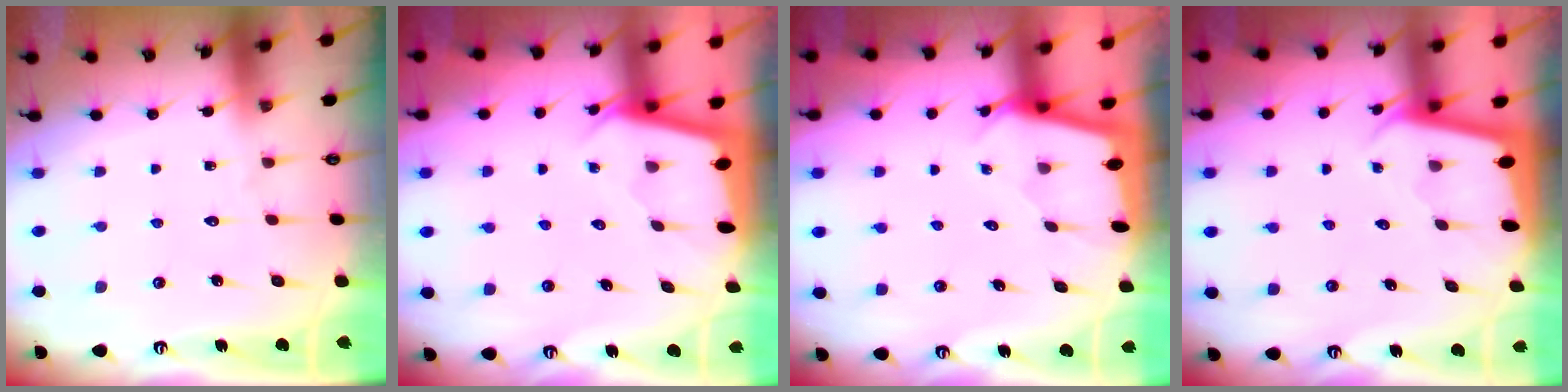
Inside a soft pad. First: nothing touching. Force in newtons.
{"total": 2.0, "press": 1.9, "slide": 0.2}
{"total": 1.7, "press": 1.6, "slide": 0.2}
{"total": 2.1, "press": 2.1, "slide": 0.1}